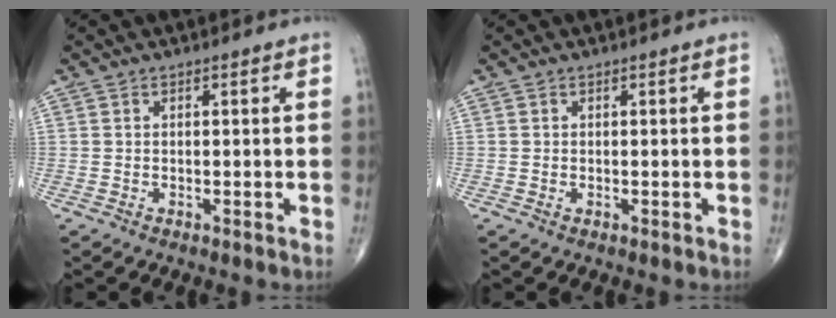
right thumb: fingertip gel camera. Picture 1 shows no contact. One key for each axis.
{"total": 0.0}